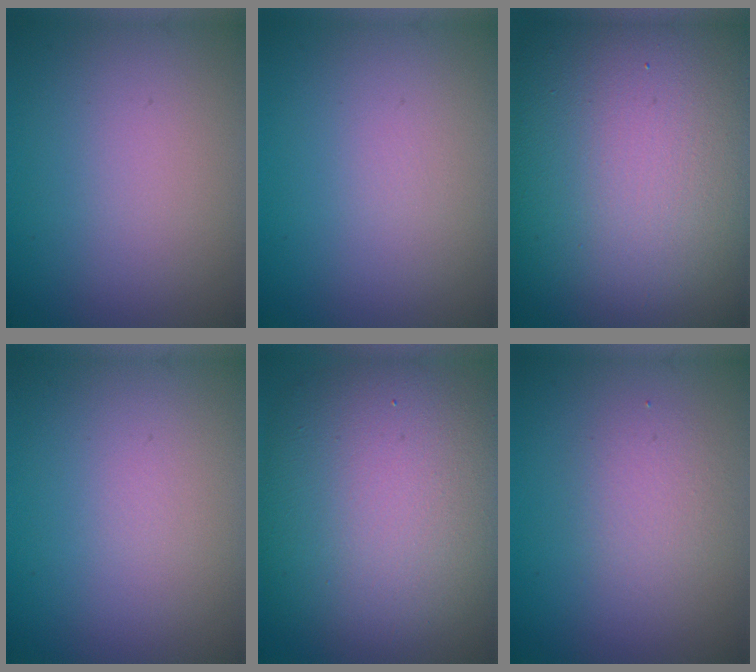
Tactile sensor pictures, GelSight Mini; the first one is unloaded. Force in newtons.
{"total": 0.0}
{"total": 21.0, "press": 21.0, "slide": 1.1}
{"total": 0.0}
{"total": 12.9, "press": 12.8, "slide": 1.4}
{"total": 1.9, "press": 1.9, "slide": 0.2}